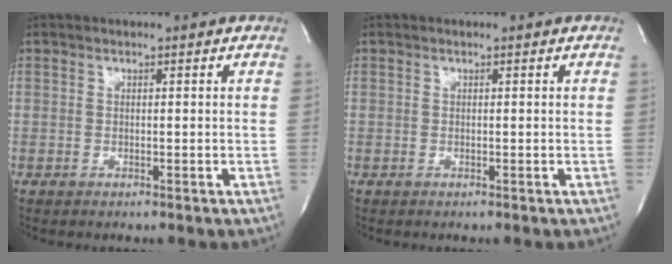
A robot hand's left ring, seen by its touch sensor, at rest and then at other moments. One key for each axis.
{"total": 0.0}